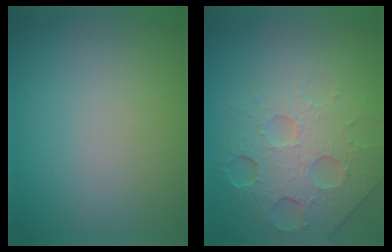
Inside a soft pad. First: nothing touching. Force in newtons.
{"total": 7.9, "press": 5.3, "slide": 5.9}